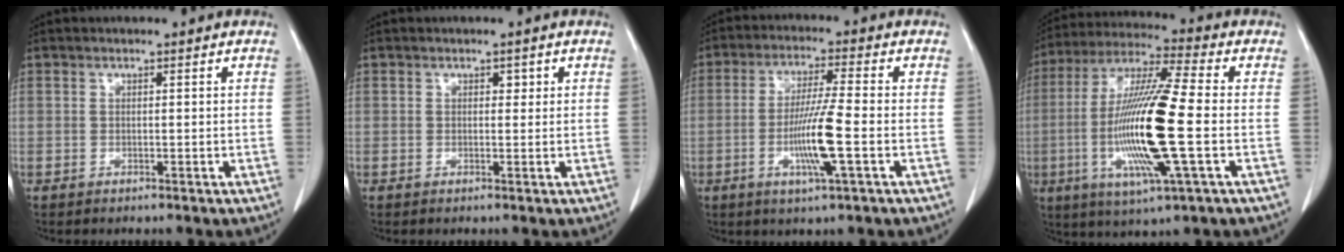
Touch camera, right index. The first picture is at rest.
{"total": 1.0, "force": [0.4, 0.7, 0.6], "torque": [-0.003, 0.001, 0.003]}
{"total": 8.9, "force": [-2.4, -0.6, 8.5], "torque": [-0.165, -0.011, -0.047]}
{"total": 17.8, "force": [-3.0, 0.7, 17.6], "torque": [-0.359, -0.012, -0.062]}